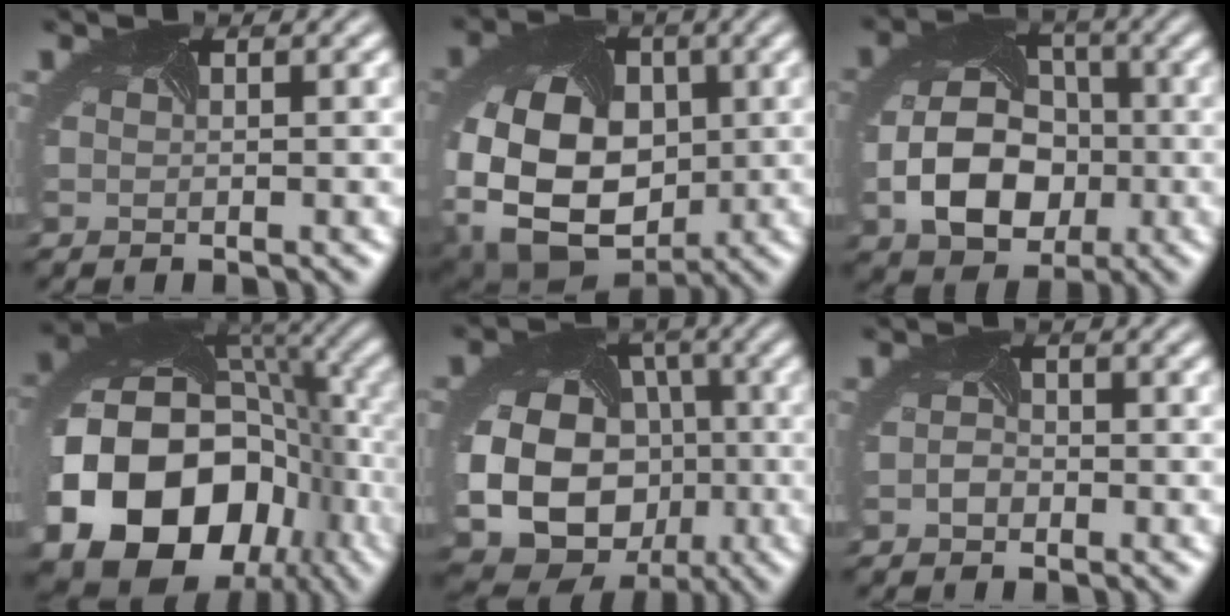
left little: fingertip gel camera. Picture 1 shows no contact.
{"total": 13.5, "force": [-2.6, 10.0, 8.8], "torque": [-0.188, -0.028, -0.019]}
{"total": 7.1, "force": [-2.1, 5.2, 4.4], "torque": [-0.097, -0.017, -0.026]}
{"total": 20.4, "force": [-6.7, 16.1, 10.5], "torque": [-0.211, -0.065, -0.102]}
{"total": 14.5, "force": [-3.1, 12.4, 6.9], "torque": [-0.148, -0.032, -0.051]}
{"total": 0.9, "force": [-0.9, 0.2, 0.0], "torque": [-0.013, -0.004, -0.013]}